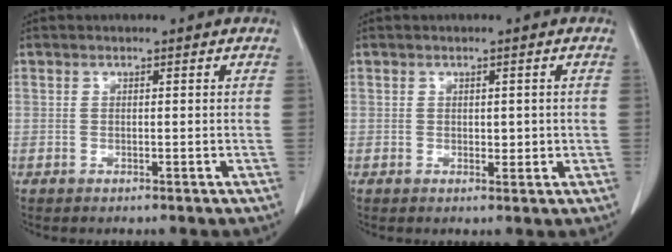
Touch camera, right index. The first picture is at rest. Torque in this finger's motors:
{"motor_torque": [-0.01, 0.08, 0.02, 0.01]}